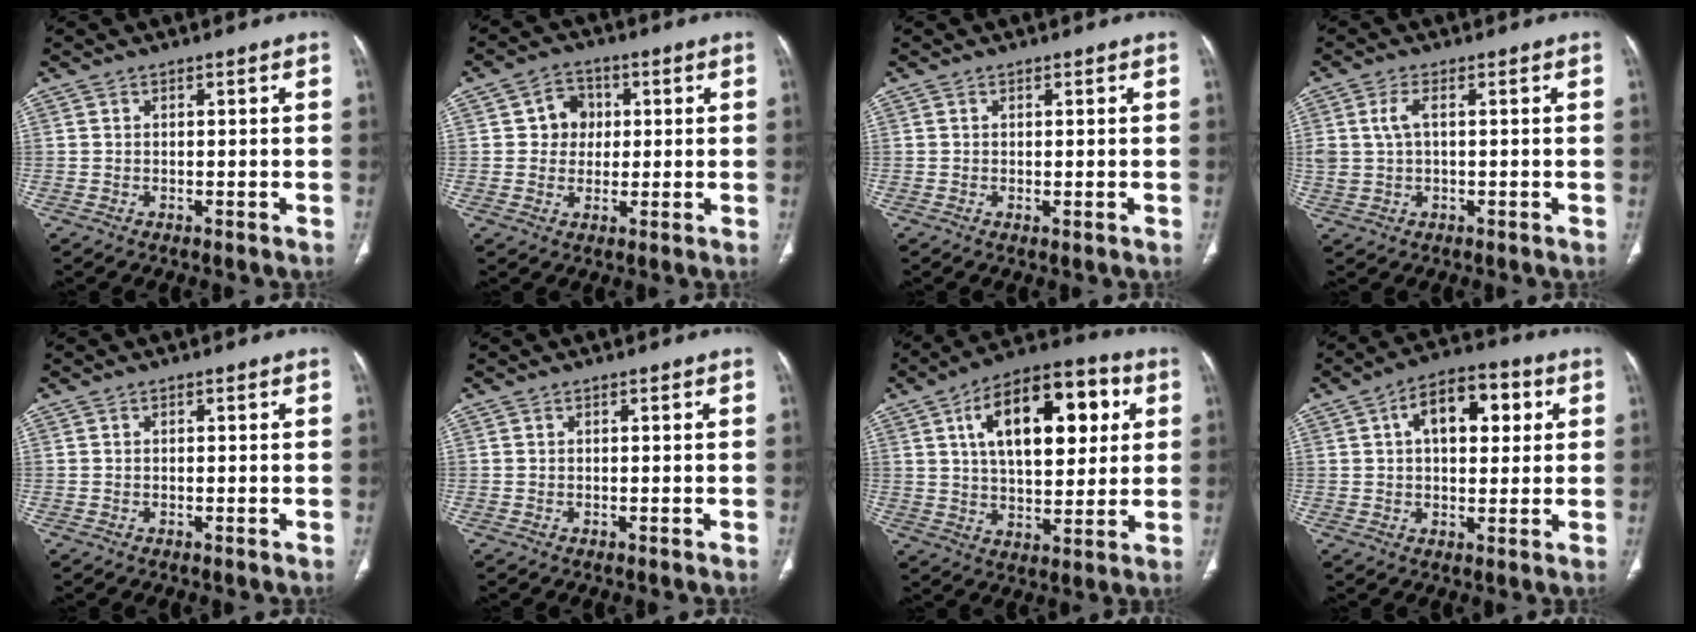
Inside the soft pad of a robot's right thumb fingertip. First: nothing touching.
{"total": 5.9, "force": [0.9, 5.3, 2.4], "torque": [-0.002, 0.007, 0.010]}
{"total": 0.6, "force": [0.0, 0.2, 0.6], "torque": [-0.014, -0.005, 0.001]}
{"total": 4.1, "force": [0.9, 2.1, 3.4], "torque": [-0.086, 0.005, 0.019]}
{"total": 0.0}
{"total": 0.0}
{"total": 21.0, "force": [6.3, 10.7, 16.9], "torque": [-0.227, 0.004, 0.094]}
{"total": 12.1, "force": [3.4, 6.8, 9.3], "torque": [-0.113, 0.017, 0.047]}